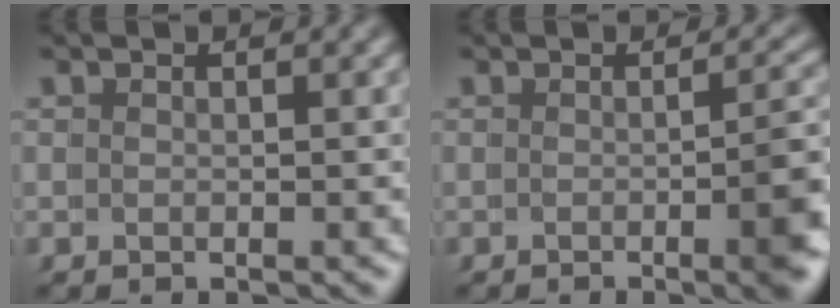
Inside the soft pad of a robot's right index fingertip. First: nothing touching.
{"total": 4.1, "force": [-1.4, 0.3, 3.9], "torque": [-0.029, 0.002, -0.023]}